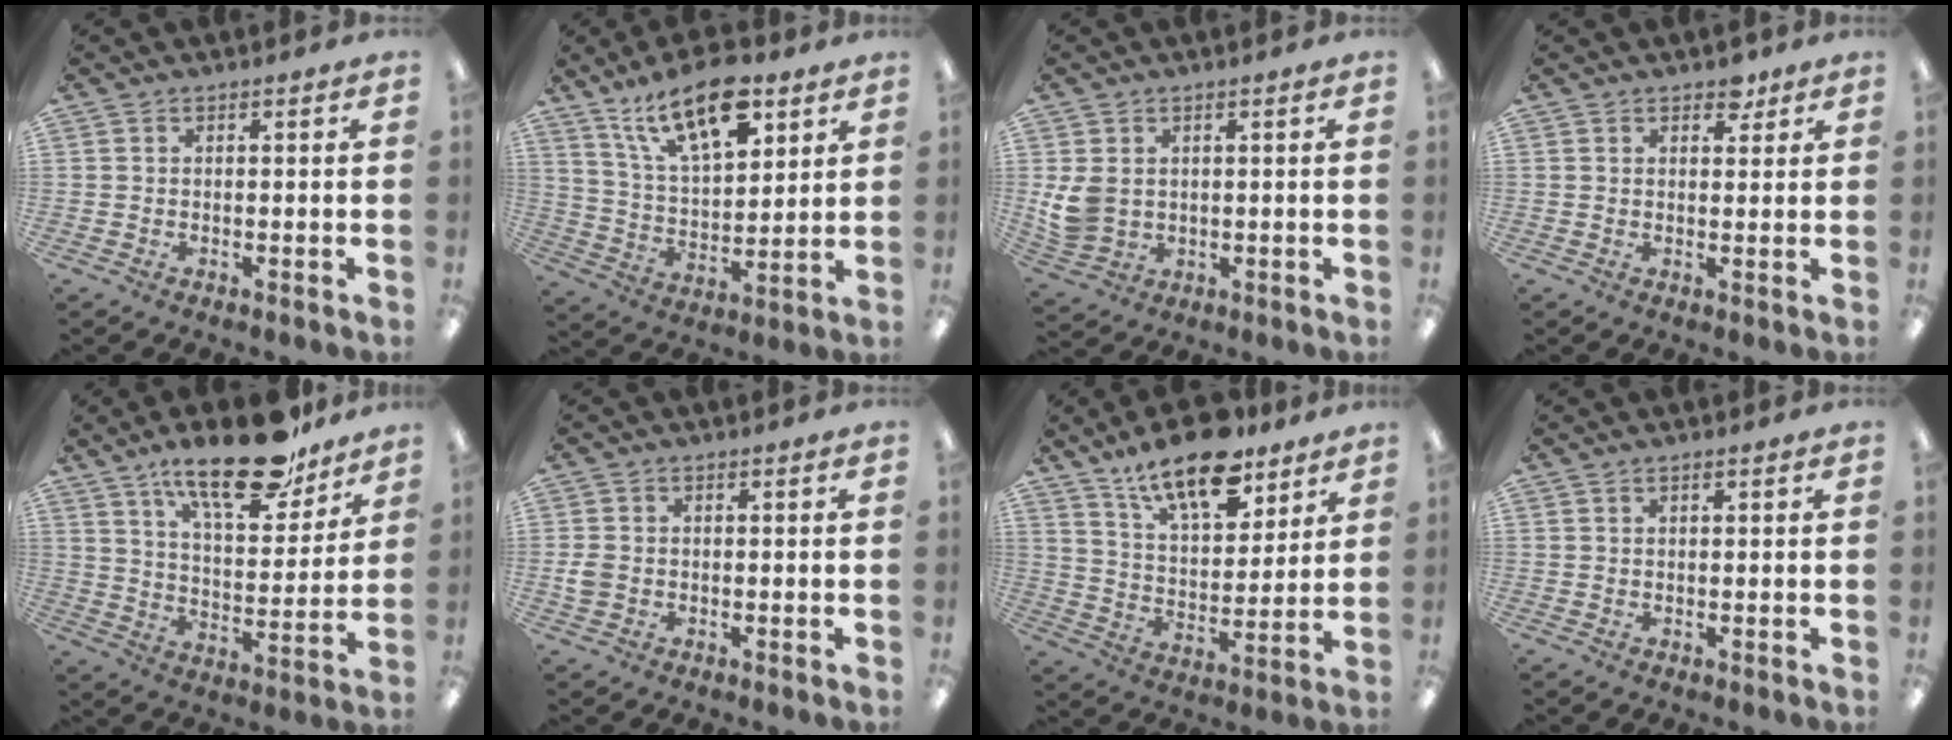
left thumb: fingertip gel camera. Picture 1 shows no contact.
{"total": 18.0, "force": [11.2, 8.0, 11.6], "torque": [-0.201, -0.041, 0.192]}
{"total": 6.3, "force": [1.4, 5.0, 3.5], "torque": [-0.082, -0.001, 0.028]}
{"total": 3.5, "force": [2.4, 2.0, 1.5], "torque": [-0.010, -0.006, 0.040]}
{"total": 19.8, "force": [14.3, 7.1, 11.7], "torque": [-0.182, -0.081, 0.238]}
{"total": 2.8, "force": [-0.4, 2.2, 1.6], "torque": [-0.028, 0.004, -0.006]}
{"total": 16.7, "force": [12.3, 6.9, 8.9], "torque": [-0.139, -0.069, 0.212]}
{"total": 0.7, "force": [0.5, 0.2, 0.4], "torque": [-0.010, 0.002, 0.009]}